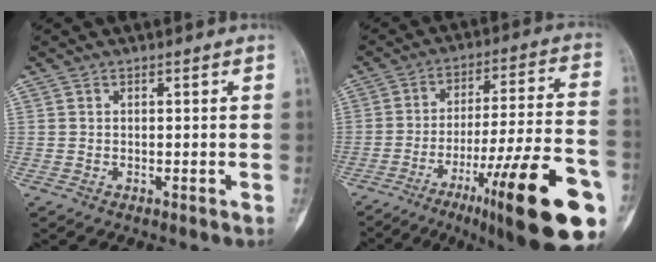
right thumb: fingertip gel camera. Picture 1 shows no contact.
{"total": 25.9, "force": [-11.9, 4.5, 22.6], "torque": [-0.282, 0.049, -0.173]}